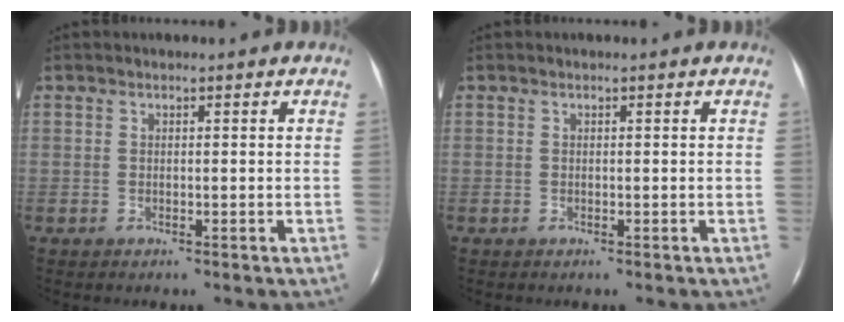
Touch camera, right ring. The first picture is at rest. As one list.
[{"total": 0.0}]